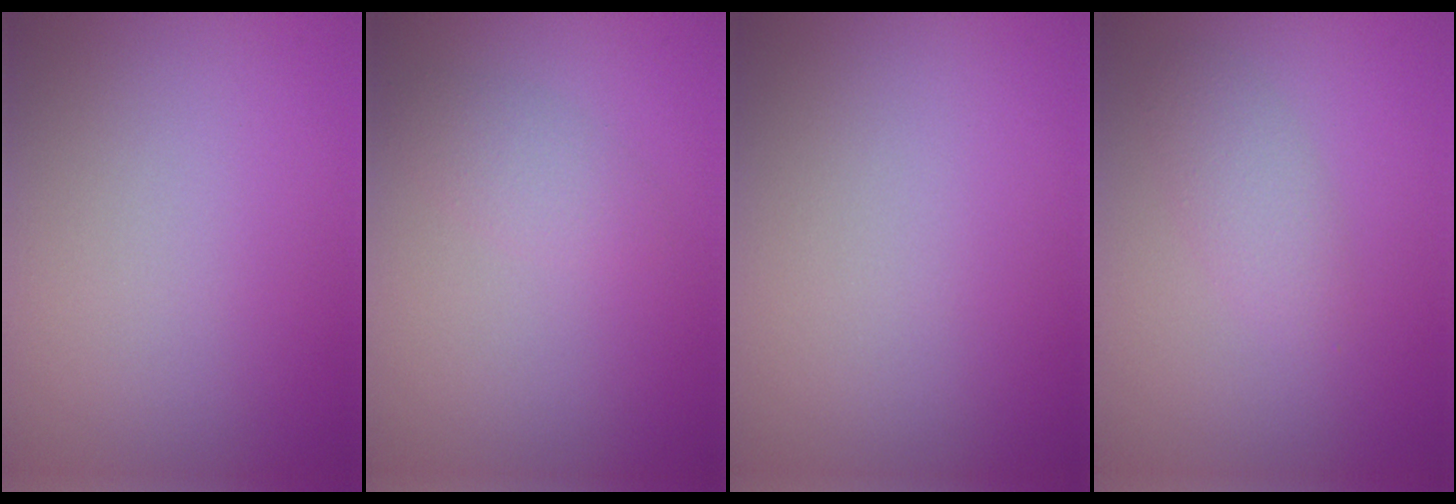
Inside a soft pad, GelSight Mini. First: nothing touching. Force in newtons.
{"total": 1.7, "press": 1.7, "slide": 0.1}
{"total": 0.0}
{"total": 2.0, "press": 2.0, "slide": 0.1}